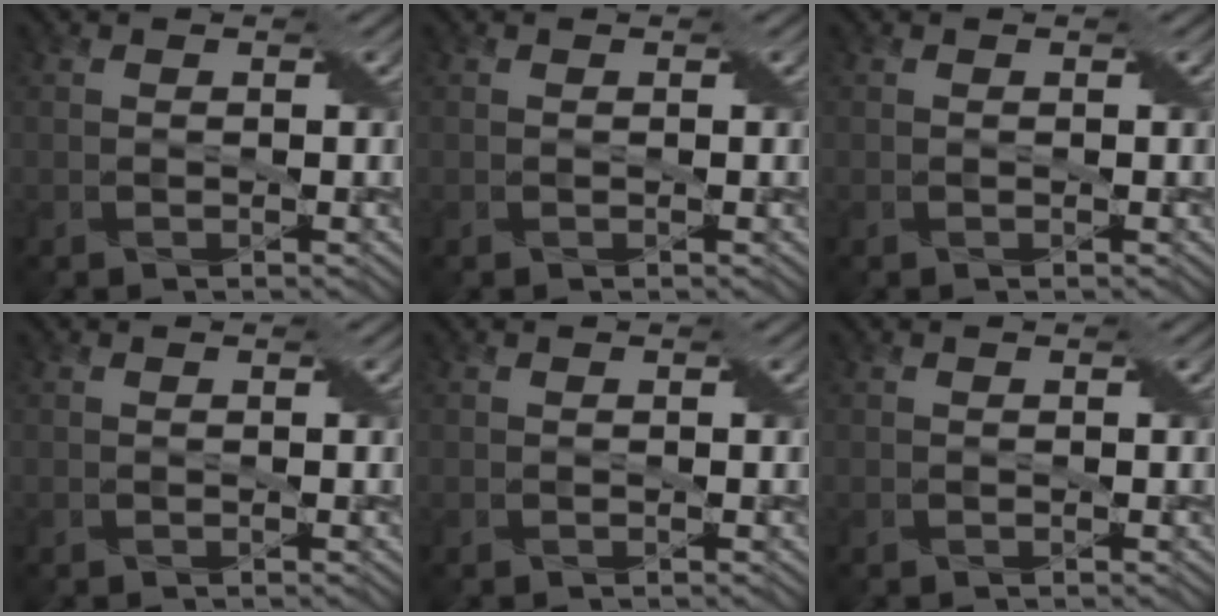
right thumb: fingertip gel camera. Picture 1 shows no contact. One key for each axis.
{"total": 0.0}
{"total": 0.0}
{"total": 0.0}
{"total": 0.0}
{"total": 0.0}